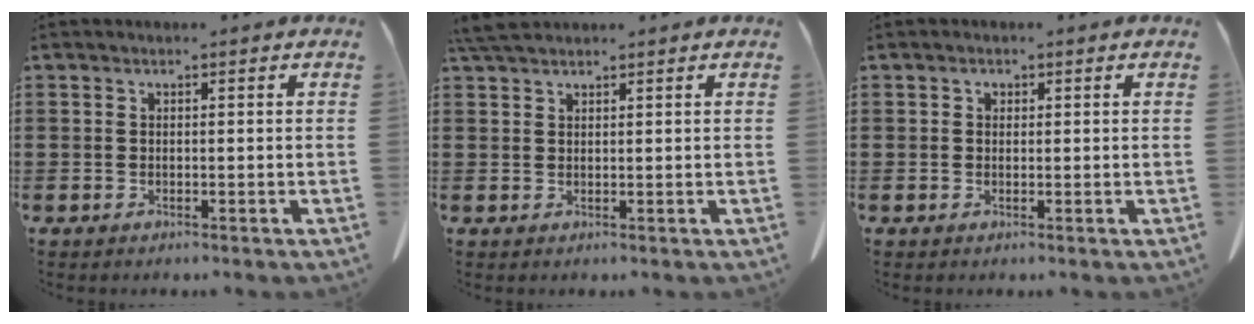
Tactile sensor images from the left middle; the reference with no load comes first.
{"total": 3.1, "force": [2.6, 0.7, 1.6], "torque": [-0.039, 0.002, 0.051]}
{"total": 0.7, "force": [0.3, 0.6, 0.3], "torque": [-0.008, 0.003, 0.005]}